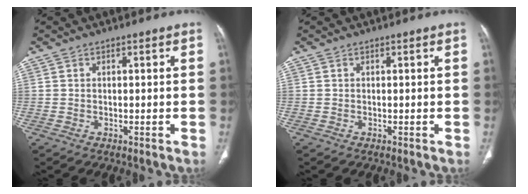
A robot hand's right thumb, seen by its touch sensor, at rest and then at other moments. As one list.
[{"total": 0.0}]